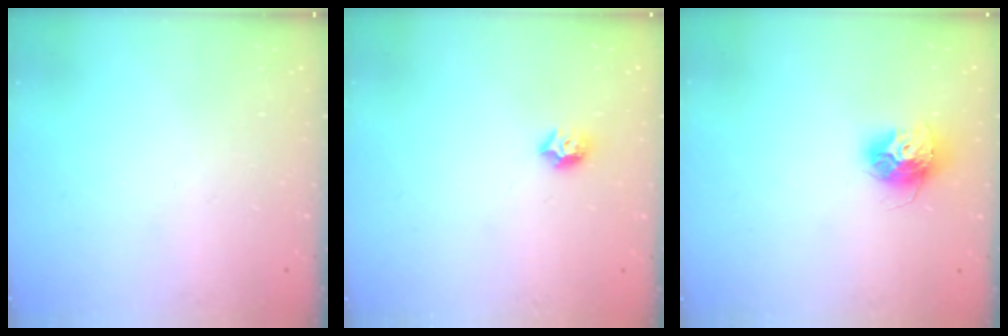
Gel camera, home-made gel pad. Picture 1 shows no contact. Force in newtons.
{"total": 6.7, "press": 6.6, "slide": 0.9}
{"total": 11.3, "press": 11.3, "slide": 1.0}